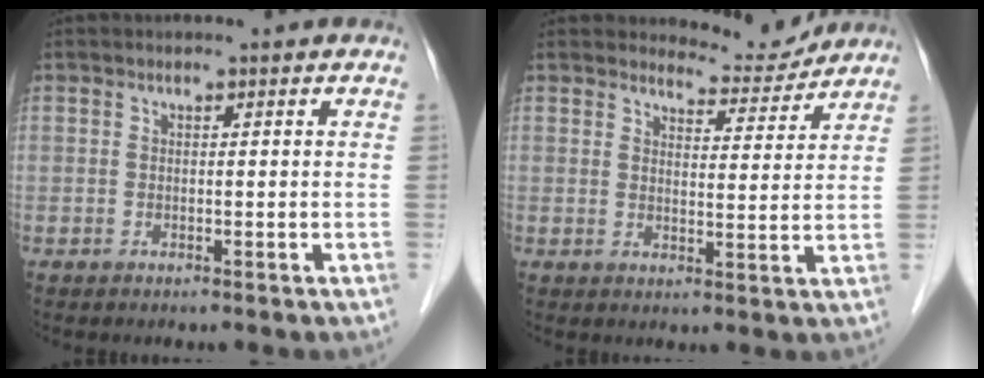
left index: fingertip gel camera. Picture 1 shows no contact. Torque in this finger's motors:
{"motor_torque": [0.59, -0.56, 0.05, -0.02]}